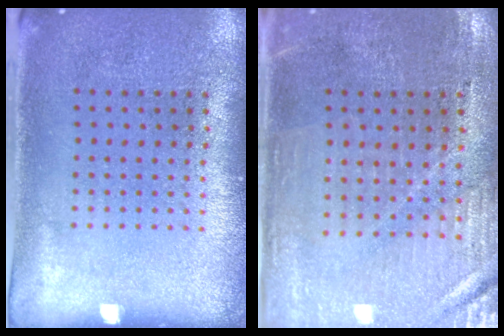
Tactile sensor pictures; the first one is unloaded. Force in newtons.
{"total": 0.9, "press": 0.8, "slide": 0.3}